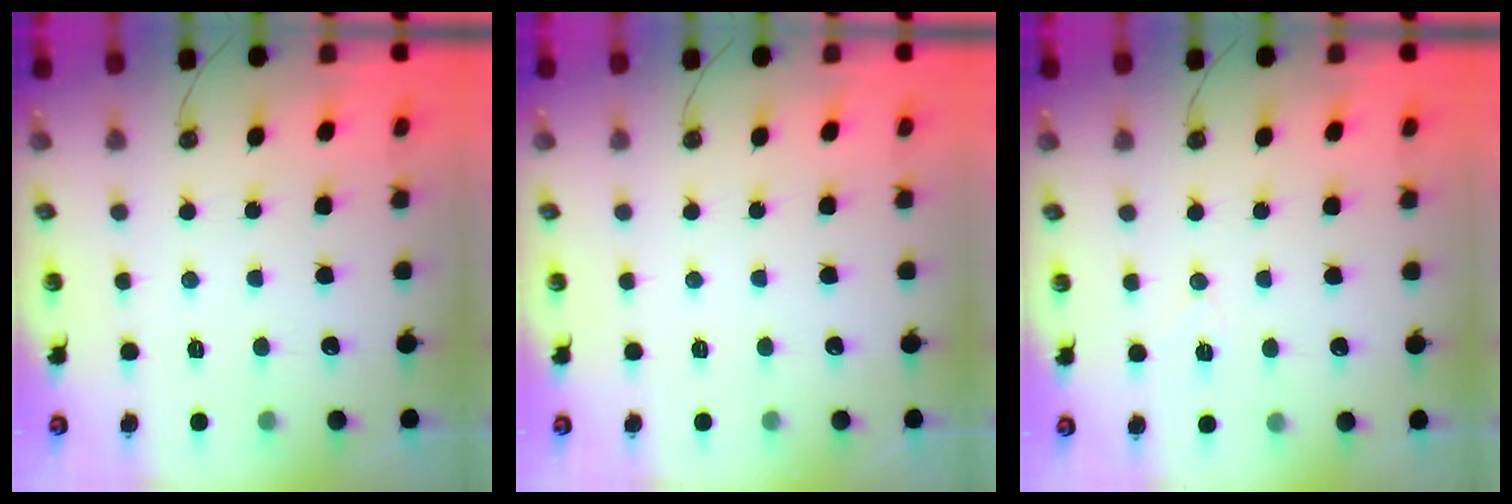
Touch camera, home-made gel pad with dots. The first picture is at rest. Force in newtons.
{"total": 0.0}
{"total": 5.6, "press": 5.4, "slide": 1.5}